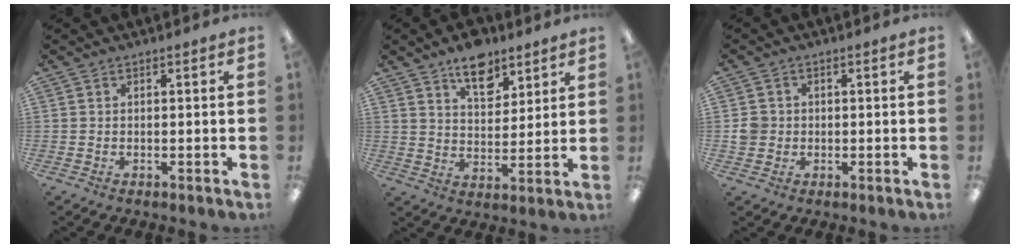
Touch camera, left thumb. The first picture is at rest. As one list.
[{"total": 10.3, "force": [7.2, 5.6, 4.8], "torque": [-0.052, -0.040, 0.125]}, {"total": 3.3, "force": [0.0, 3.2, 0.6], "torque": [-0.008, 0.003, -0.003]}]